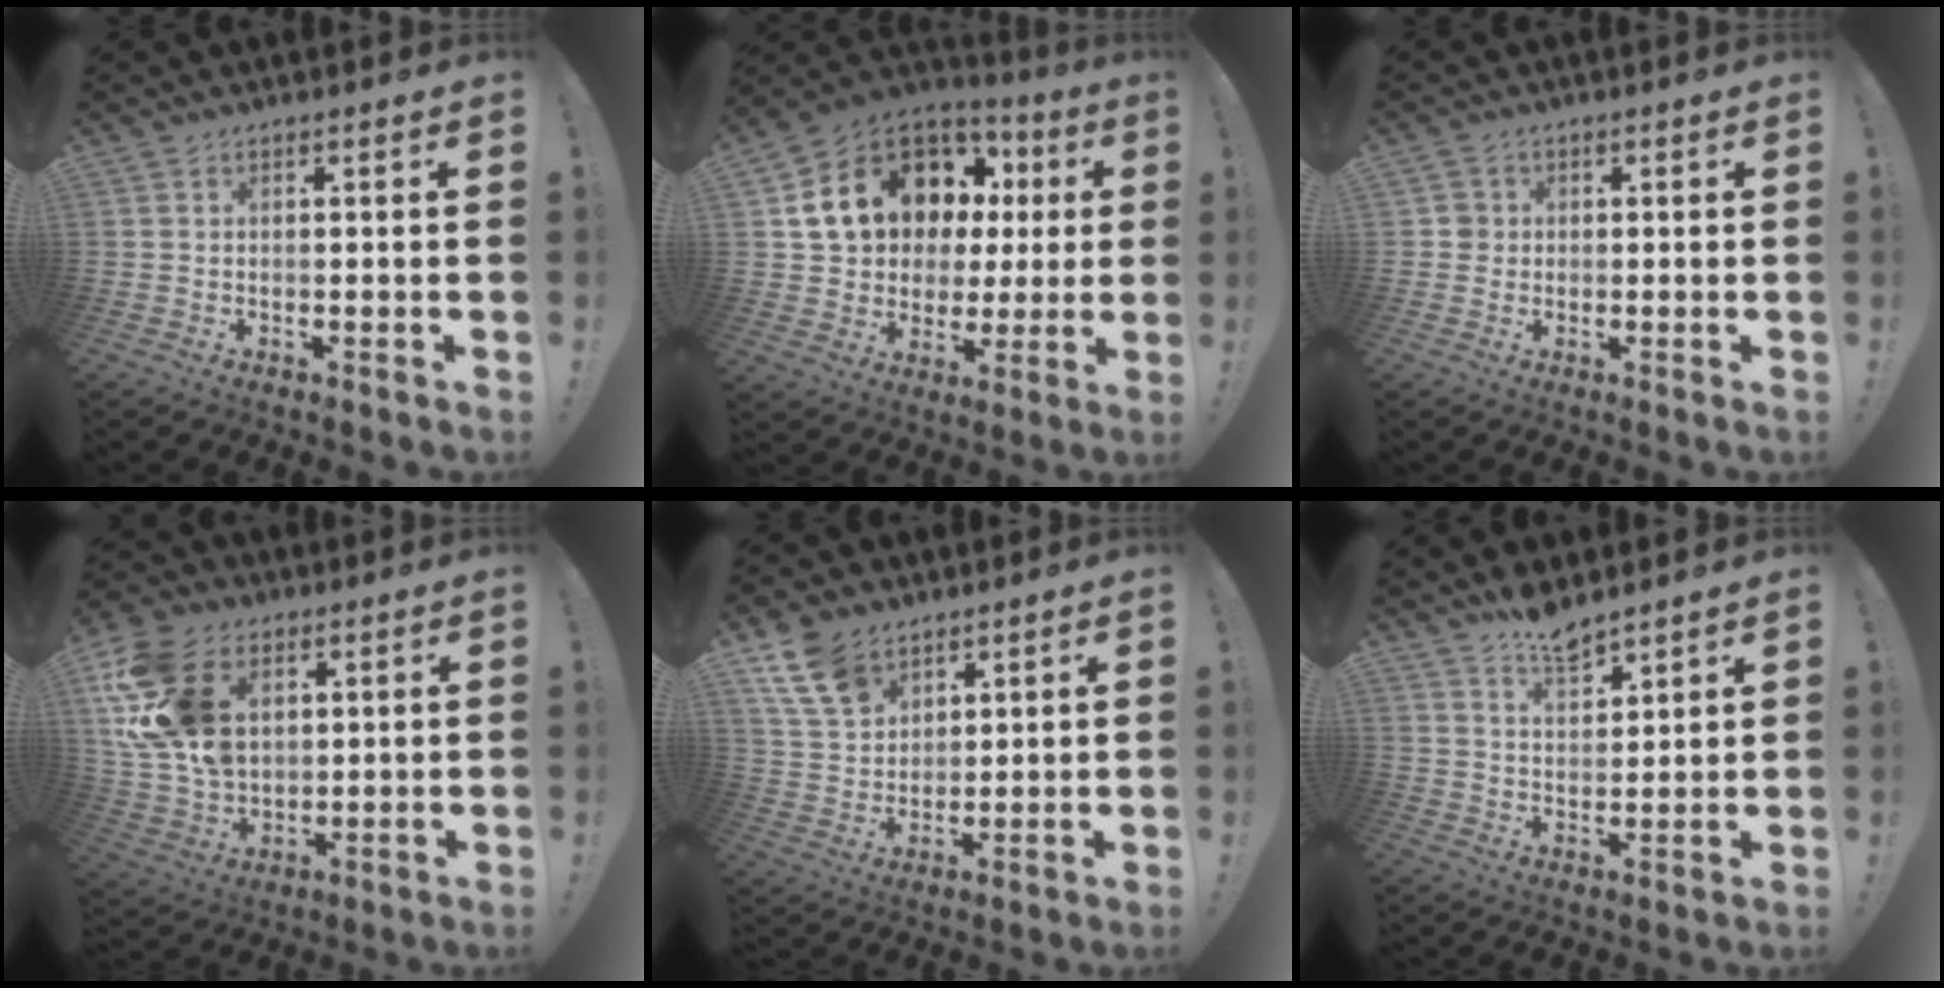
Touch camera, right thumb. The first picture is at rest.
{"total": 17.8, "force": [7.5, 13.2, 9.4], "torque": [-0.157, -0.033, 0.163]}
{"total": 2.7, "force": [-0.1, 2.7, 0.6], "torque": [-0.004, 0.005, -0.002]}
{"total": 20.7, "force": [6.7, 14.8, 12.9], "torque": [-0.254, -0.025, 0.130]}
{"total": 11.9, "force": [7.2, 7.8, 5.3], "torque": [-0.104, -0.029, 0.146]}
{"total": 7.3, "force": [6.6, 1.9, 2.5], "torque": [-0.040, -0.044, 0.119]}